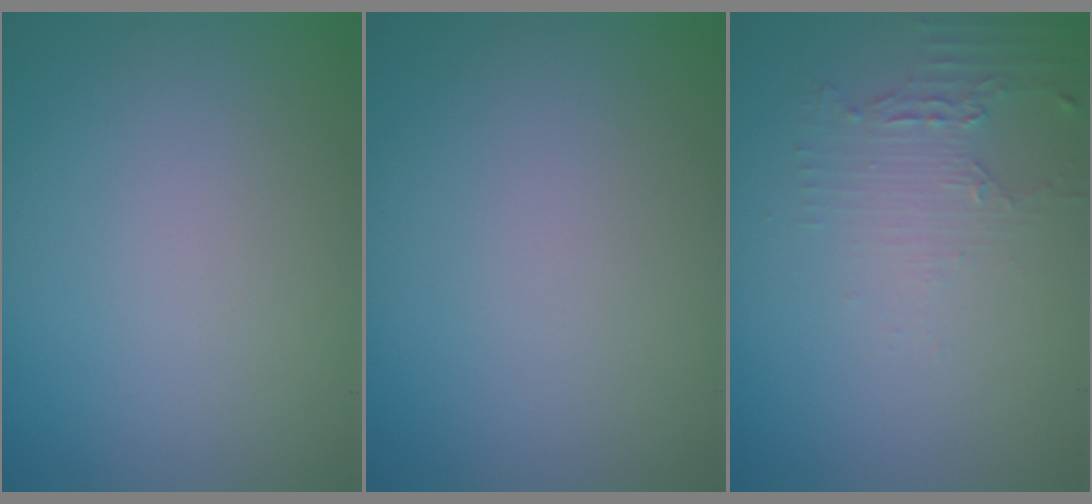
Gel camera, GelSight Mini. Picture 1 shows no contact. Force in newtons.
{"total": 0.0}
{"total": 2.3, "press": 1.6, "slide": 1.6}